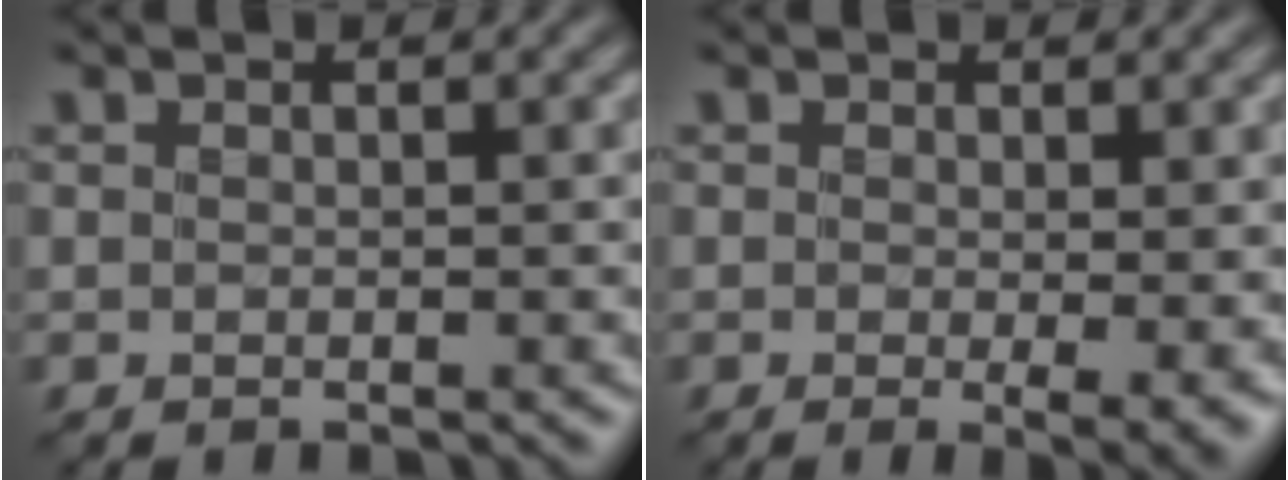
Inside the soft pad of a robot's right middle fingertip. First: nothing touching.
{"total": 2.6, "force": [0.2, 0.4, 2.6], "torque": [-0.035, -0.011, 0.006]}